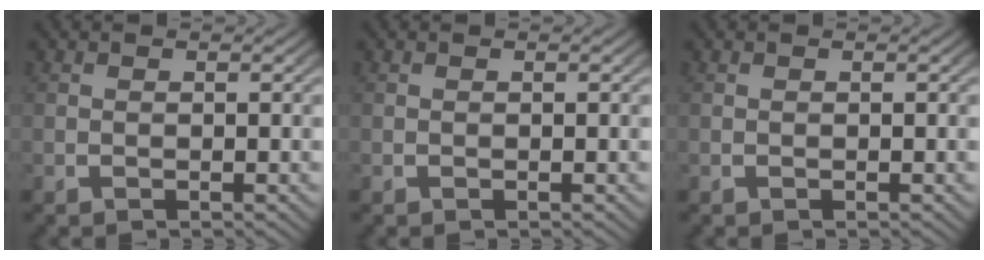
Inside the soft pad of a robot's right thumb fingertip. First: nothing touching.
{"total": 0.0}
{"total": 0.0}